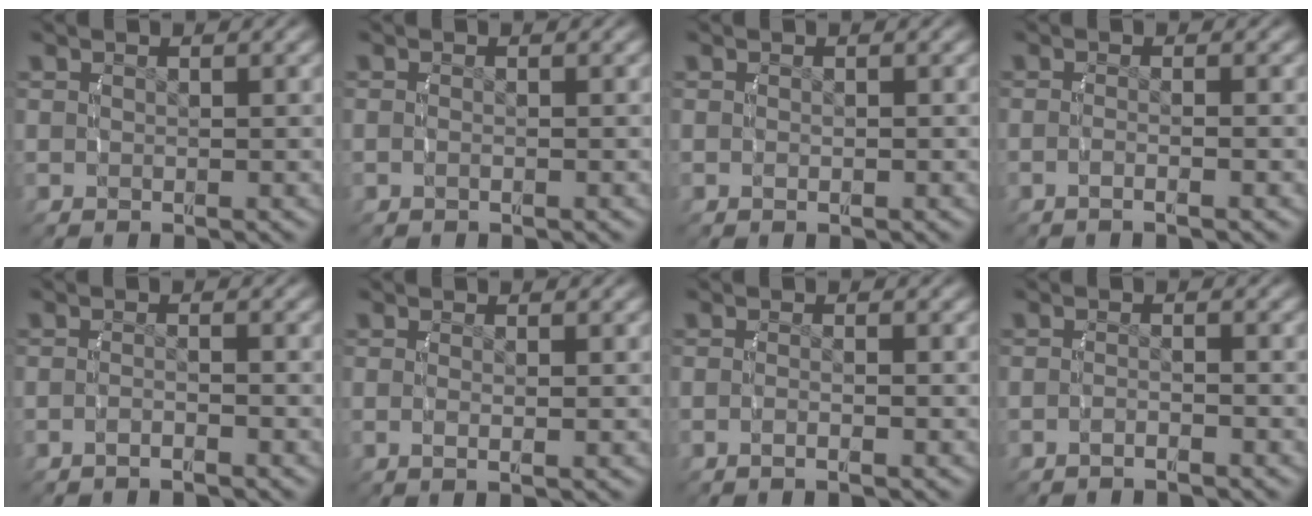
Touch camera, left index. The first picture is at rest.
{"total": 0.7, "force": [-0.5, 0.2, 0.5], "torque": [-0.017, -0.002, -0.009]}
{"total": 0.7, "force": [-0.3, 0.4, 0.5], "torque": [-0.012, -0.004, -0.004]}
{"total": 1.7, "force": [-1.2, -0.2, 1.2], "torque": [-0.030, -0.005, -0.020]}
{"total": 1.7, "force": [-1.6, 0.1, 0.7], "torque": [-0.018, -0.001, -0.028]}
{"total": 1.2, "force": [-0.3, 0.0, 1.2], "torque": [-0.033, -0.012, 0.003]}
{"total": 1.5, "force": [-1.1, 0.0, 1.0], "torque": [-0.025, -0.003, -0.019]}
{"total": 1.7, "force": [-1.6, 0.1, 0.7], "torque": [-0.017, -0.001, -0.029]}